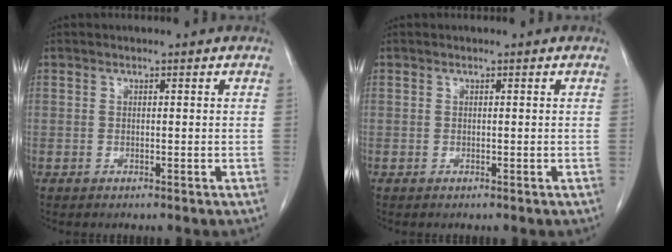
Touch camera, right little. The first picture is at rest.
{"total": 0.0}